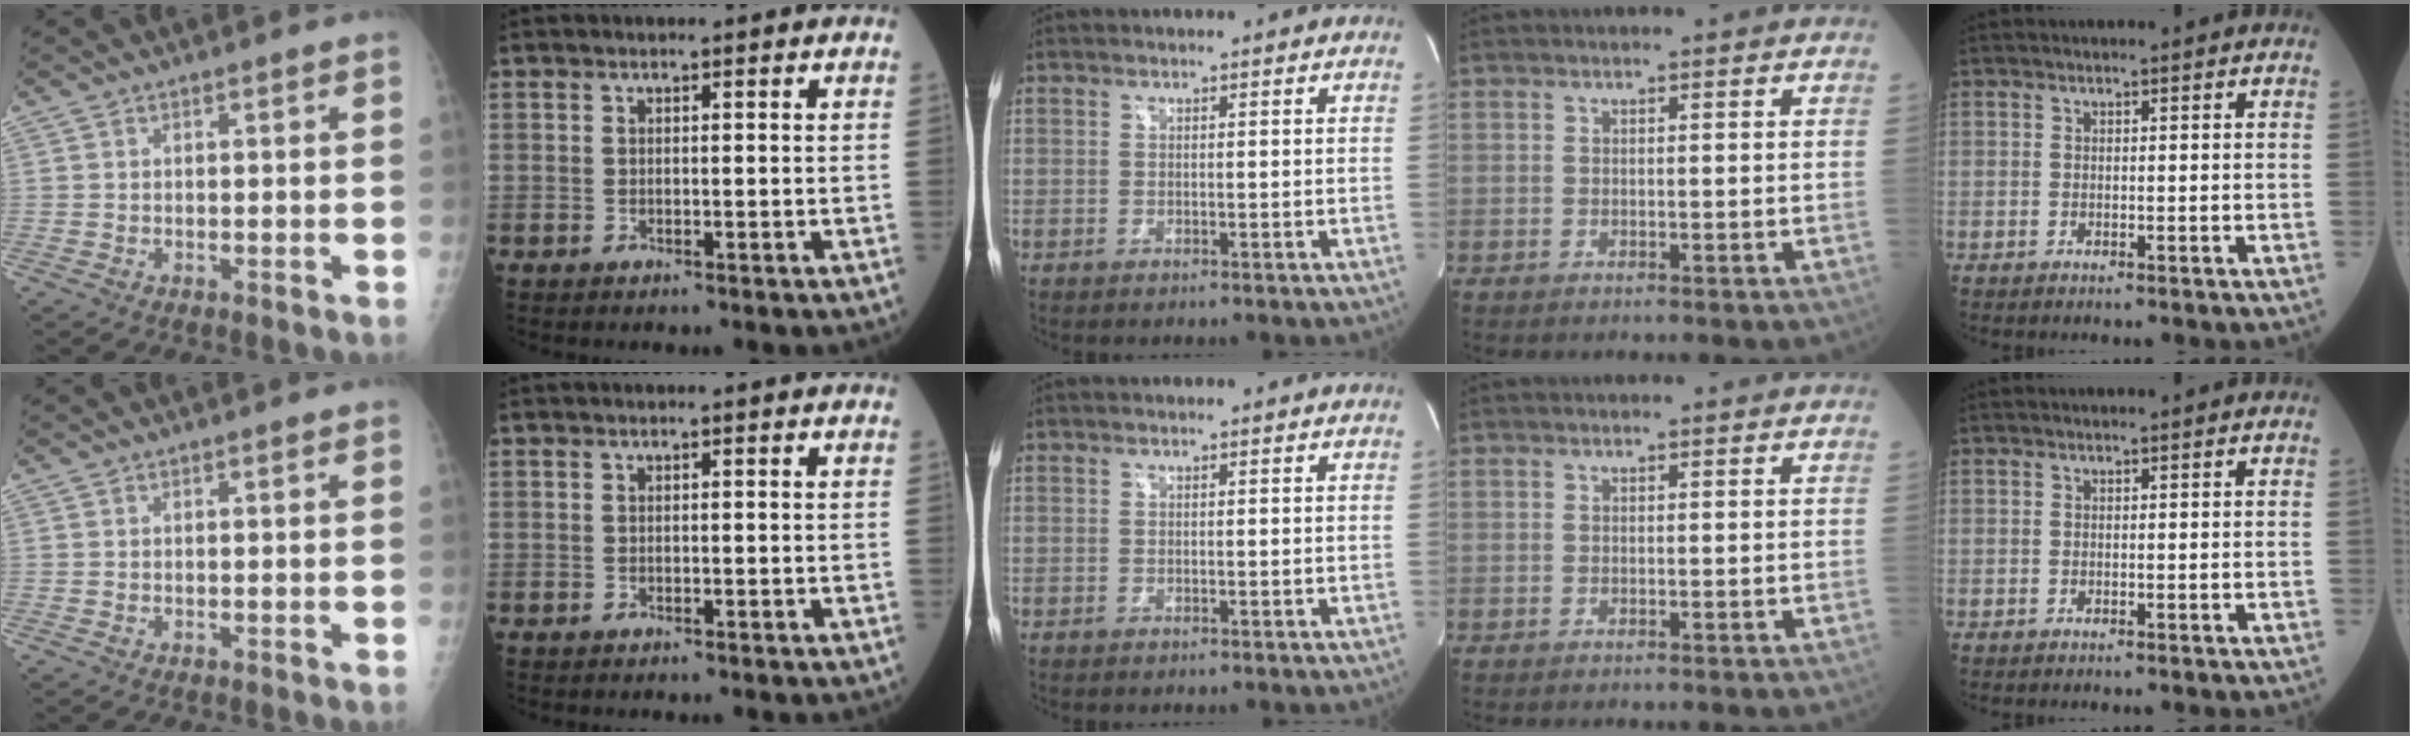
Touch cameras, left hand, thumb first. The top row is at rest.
{}